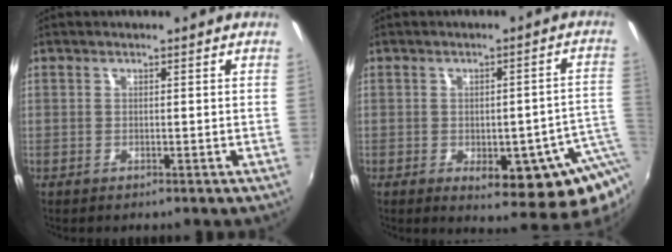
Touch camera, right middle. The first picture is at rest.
{"total": 13.0, "force": [-3.3, 4.7, 11.7], "torque": [-0.135, -0.015, -0.026]}